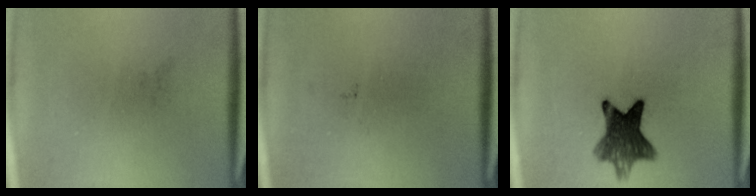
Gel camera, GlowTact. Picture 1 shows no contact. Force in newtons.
{"total": 0.0}
{"total": 8.9}